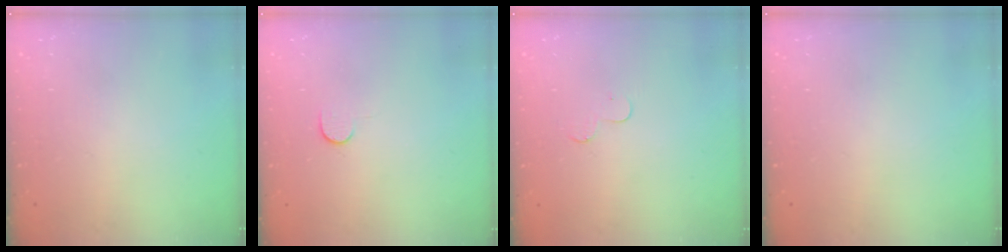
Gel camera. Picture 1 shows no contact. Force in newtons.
{"total": 5.4, "press": 5.4, "slide": 0.6}
{"total": 3.6, "press": 3.6, "slide": 0.3}
{"total": 0.0}